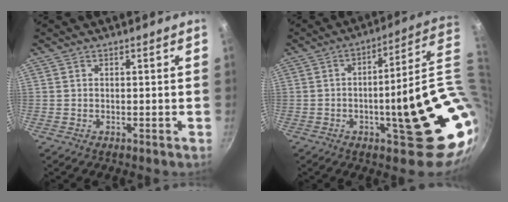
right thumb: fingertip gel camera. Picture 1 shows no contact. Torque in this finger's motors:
{"motor_torque": [2.49, 2.51, 1.98, -0.79, 0.24]}